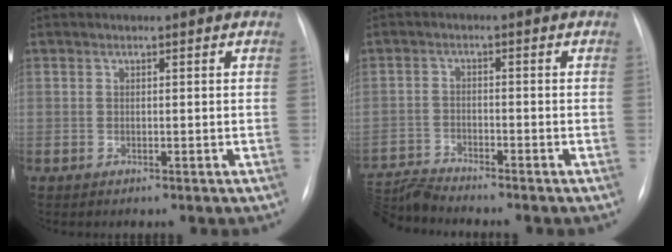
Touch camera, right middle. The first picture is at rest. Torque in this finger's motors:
{"motor_torque": [1.05, -1.09, 0.33, 0.12]}